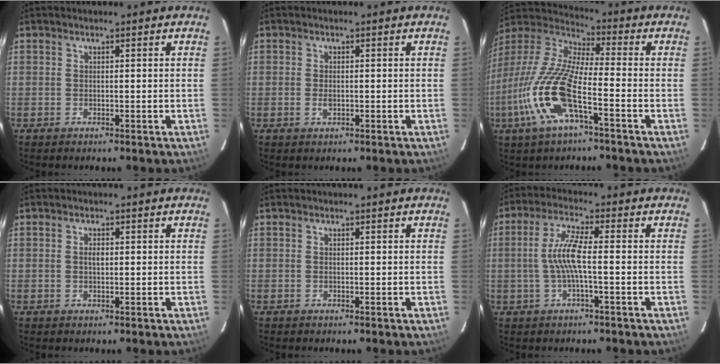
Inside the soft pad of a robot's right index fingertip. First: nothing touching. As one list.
[{"total": 1.5, "force": [-0.4, 0.9, 1.1], "torque": [-0.022, -0.001, -0.006]}, {"total": 17.3, "force": [-7.1, 4.2, 15.2], "torque": [-0.319, -0.021, -0.147]}, {"total": 1.3, "force": [0.1, 0.7, 1.1], "torque": [-0.018, 0.004, 0.000]}, {"total": 0.0}, {"total": 6.6, "force": [-1.1, 0.4, 6.5], "torque": [-0.135, 0.005, -0.018]}]